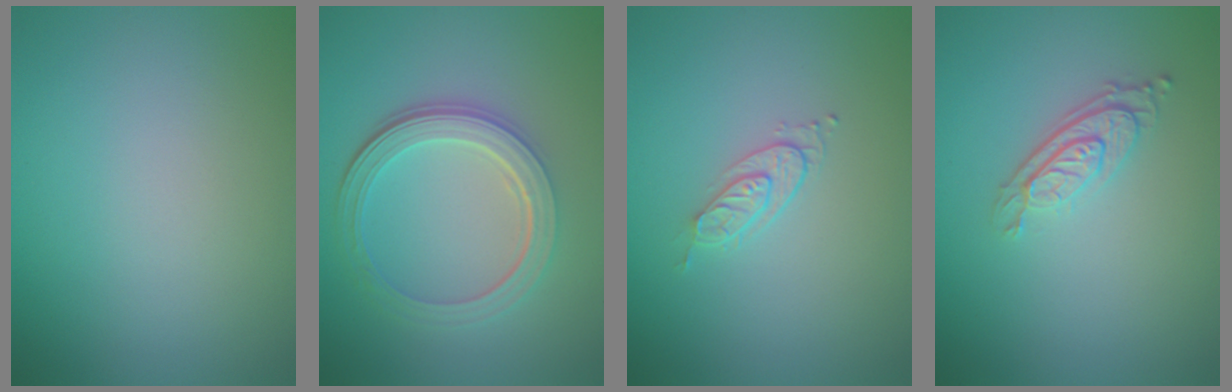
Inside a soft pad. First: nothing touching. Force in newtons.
{"total": 5.0, "press": 3.8, "slide": 3.2}
{"total": 1.7, "press": 1.1, "slide": 1.3}
{"total": 3.0, "press": 2.2, "slide": 2.0}